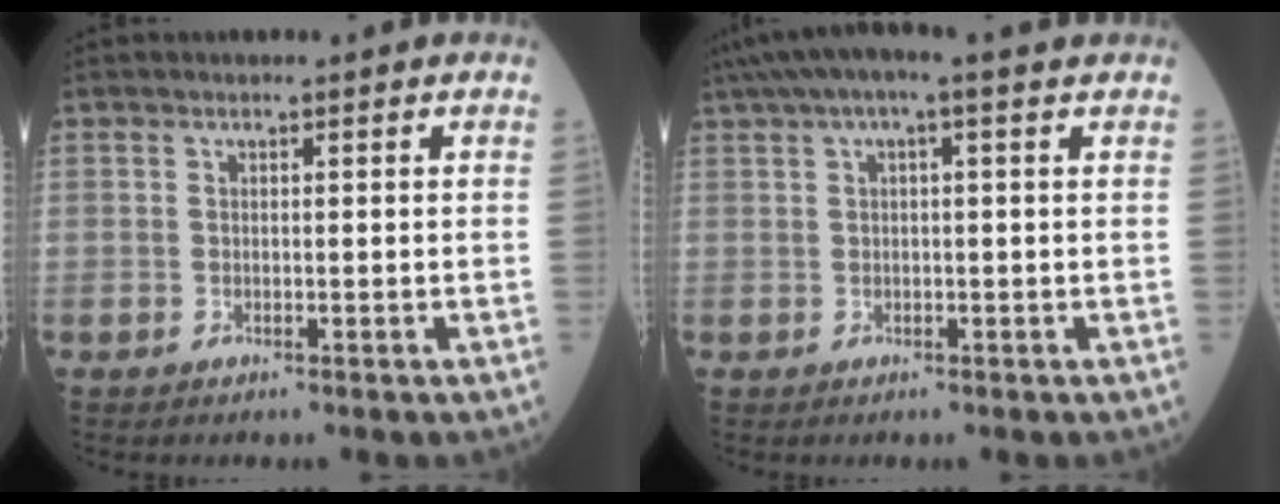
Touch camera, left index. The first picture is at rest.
{"total": 6.0, "force": [3.6, 0.7, 4.8], "torque": [-0.088, 0.046, 0.058]}